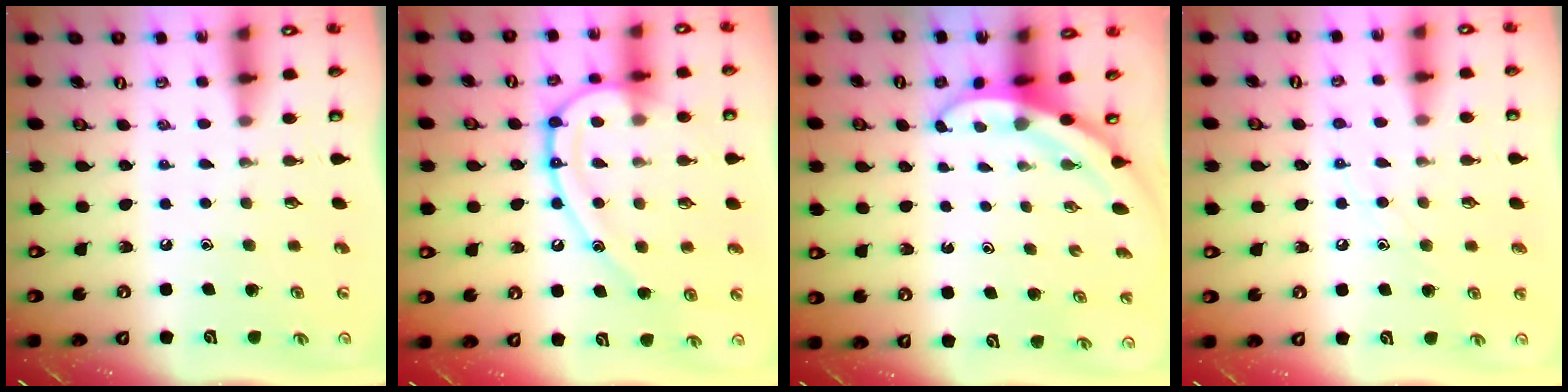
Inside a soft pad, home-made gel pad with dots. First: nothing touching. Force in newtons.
{"total": 15.6, "press": 15.5, "slide": 1.6}
{"total": 3.5, "press": 3.5, "slide": 0.1}
{"total": 6.9, "press": 6.9, "slide": 0.5}